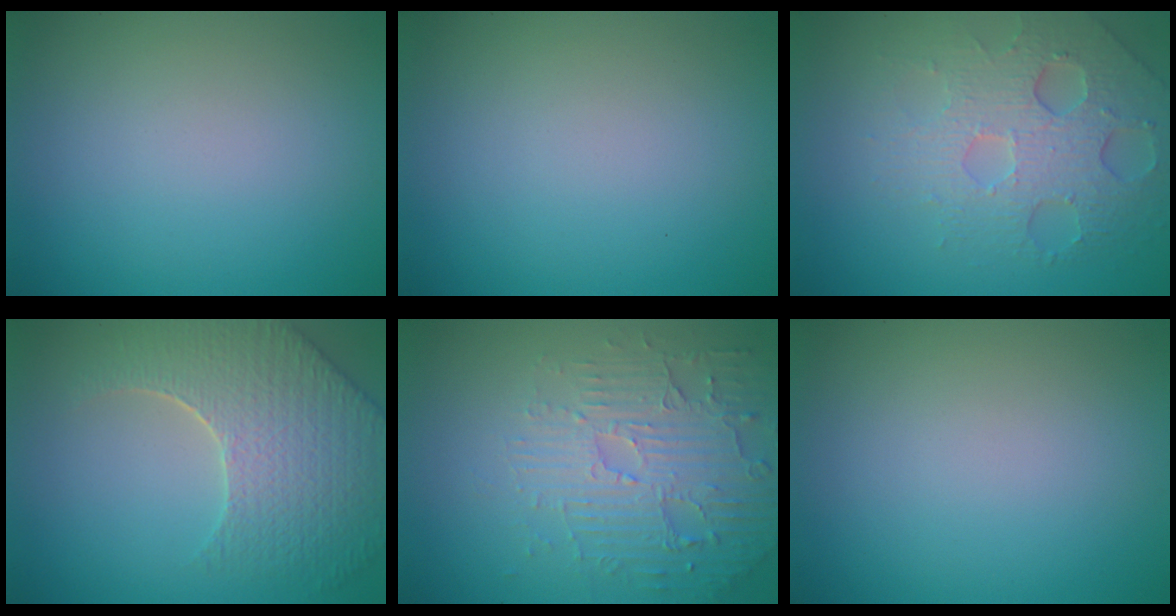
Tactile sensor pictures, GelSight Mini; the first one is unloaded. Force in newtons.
{"total": 0.0}
{"total": 5.4, "press": 4.2, "slide": 3.4}
{"total": 7.5, "press": 5.7, "slide": 4.9}
{"total": 5.5, "press": 3.8, "slide": 4.0}
{"total": 0.0}